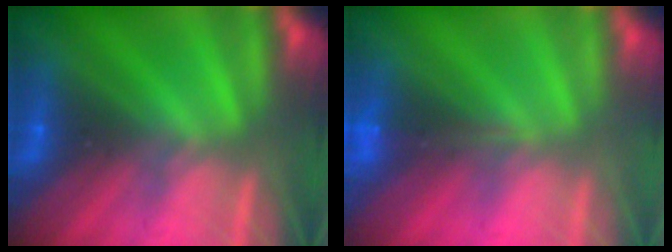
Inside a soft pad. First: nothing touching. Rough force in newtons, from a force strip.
{"total": 1.8}